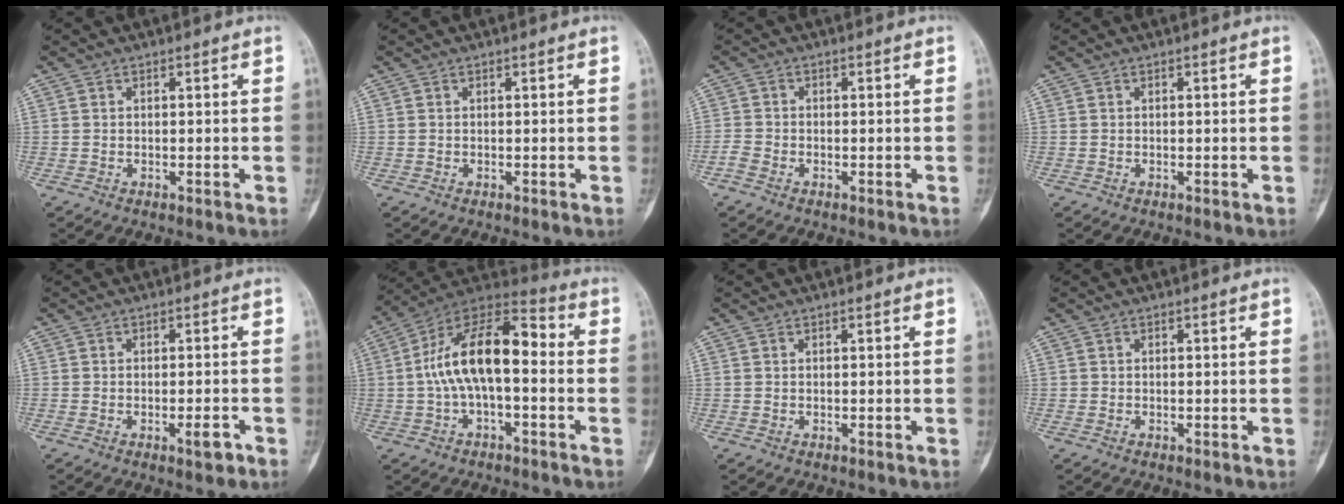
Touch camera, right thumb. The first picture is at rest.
{"total": 0.0}
{"total": 2.1, "force": [-1.3, 1.2, 1.0], "torque": [-0.025, 0.005, -0.030]}
{"total": 0.0}
{"total": 2.8, "force": [-1.5, 0.9, 2.2], "torque": [-0.030, 0.006, -0.022]}
{"total": 15.6, "force": [-0.6, 7.2, 13.9], "torque": [-0.239, 0.055, -0.022]}
{"total": 0.0}
{"total": 0.0}